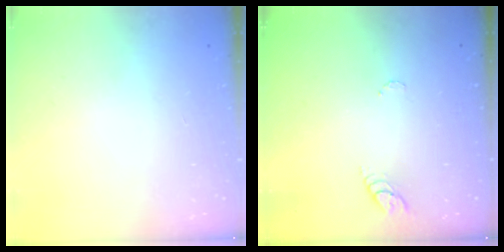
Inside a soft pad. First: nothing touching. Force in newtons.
{"total": 3.9, "press": 3.9, "slide": 0.4}